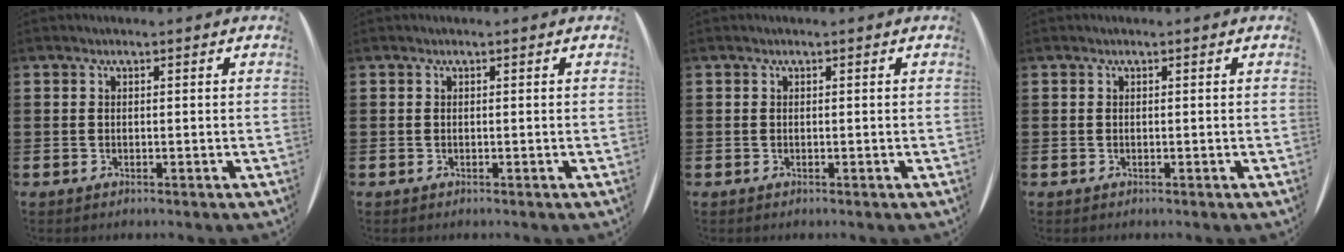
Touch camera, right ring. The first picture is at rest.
{"total": 0.0}
{"total": 0.0}
{"total": 0.0}